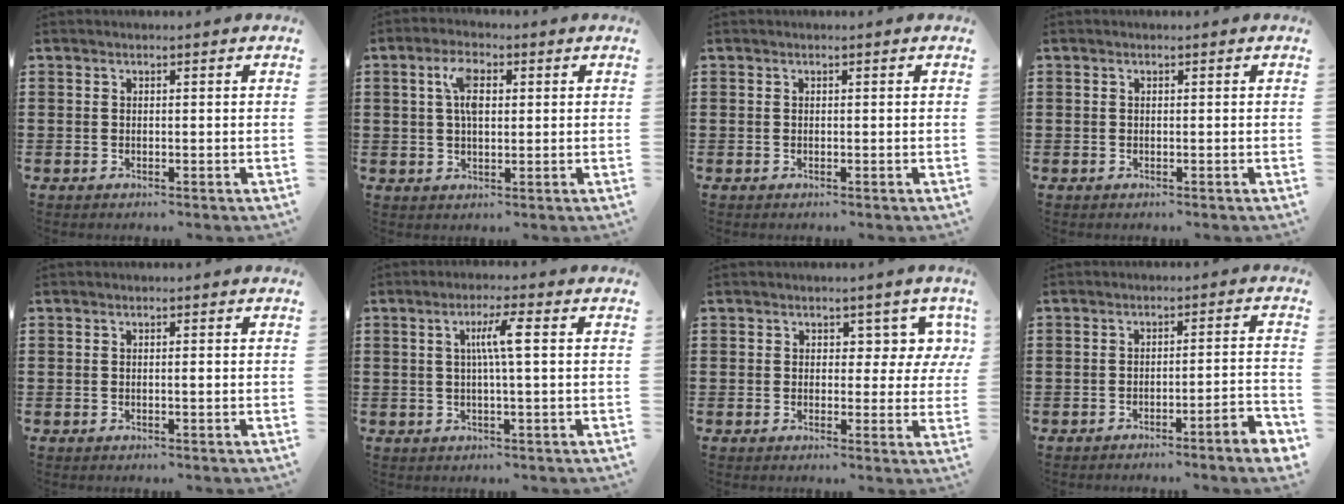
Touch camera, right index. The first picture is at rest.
{"total": 5.3, "force": [1.5, 2.4, 4.4], "torque": [-0.096, 0.011, 0.024]}
{"total": 0.0}
{"total": 0.0}
{"total": 0.5, "force": [-0.1, 0.1, 0.5], "torque": [-0.011, -0.003, 0.000]}
{"total": 5.0, "force": [0.7, 0.0, 4.9], "torque": [-0.094, 0.001, 0.005]}
{"total": 3.9, "force": [2.1, 2.9, 1.7], "torque": [-0.018, -0.009, 0.028]}
{"total": 3.5, "force": [-3.0, -0.5, 1.7], "torque": [-0.029, -0.009, -0.061]}